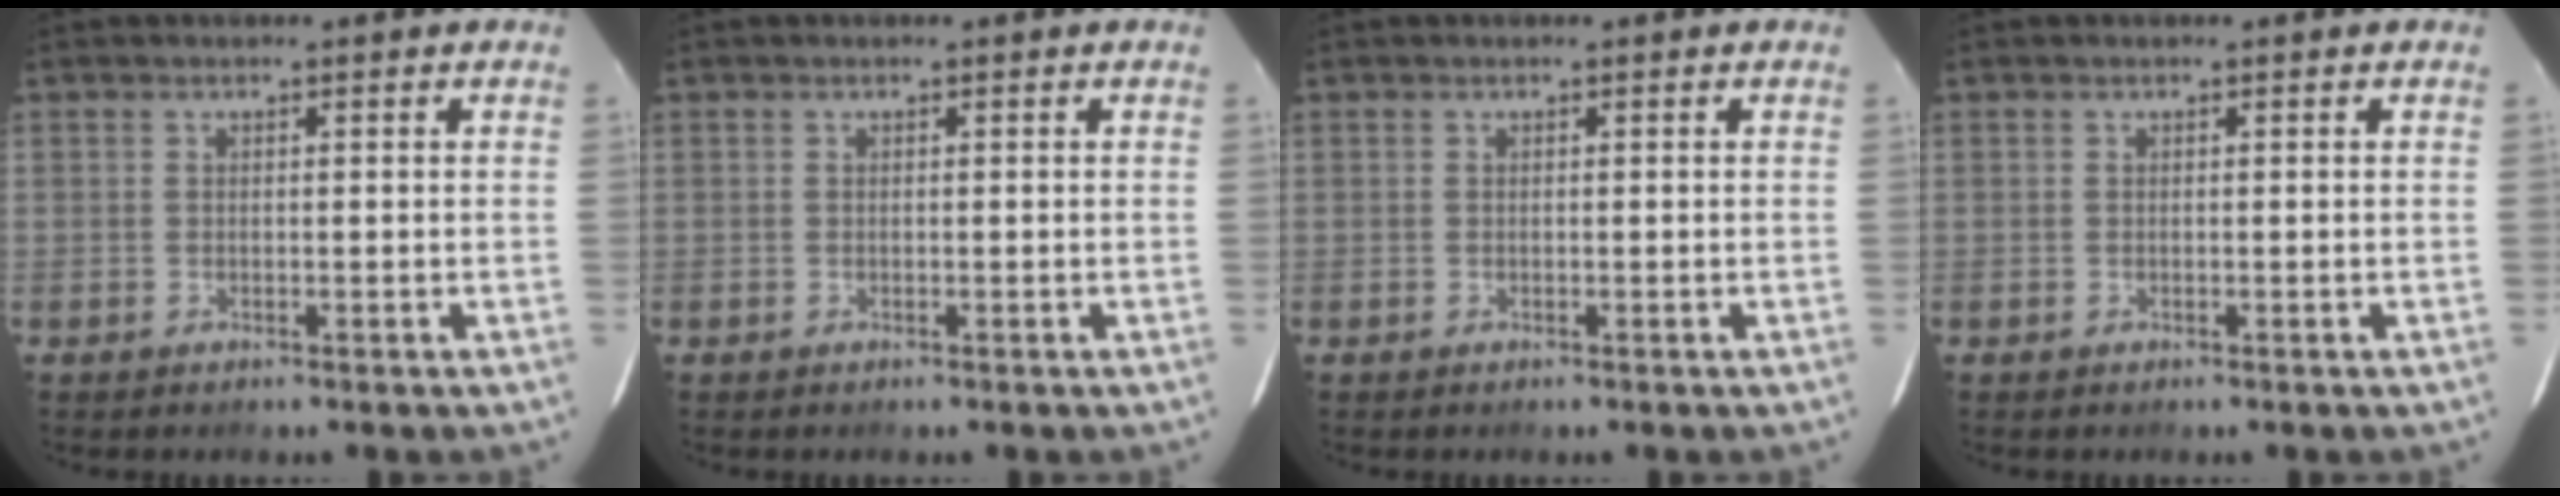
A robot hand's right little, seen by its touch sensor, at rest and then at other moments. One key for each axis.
{"total": 0.0}
{"total": 0.0}
{"total": 0.0}